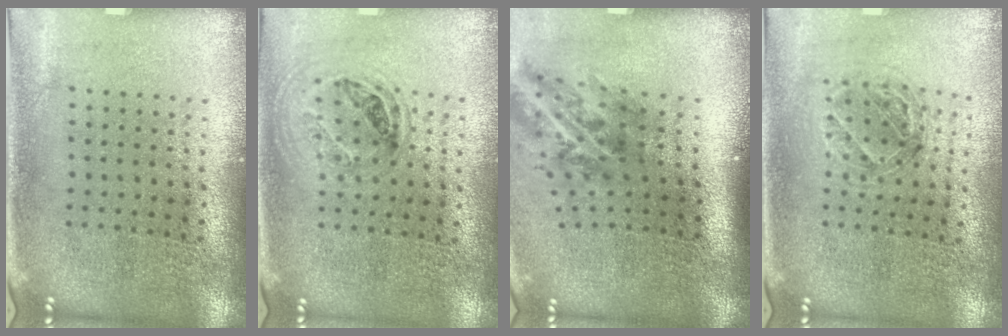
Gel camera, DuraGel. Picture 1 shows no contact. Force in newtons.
{"total": 0.9, "press": 0.9, "slide": 0.2}
{"total": 1.9, "press": 1.3, "slide": 1.5}
{"total": 1.1, "press": 1.1, "slide": 0.4}